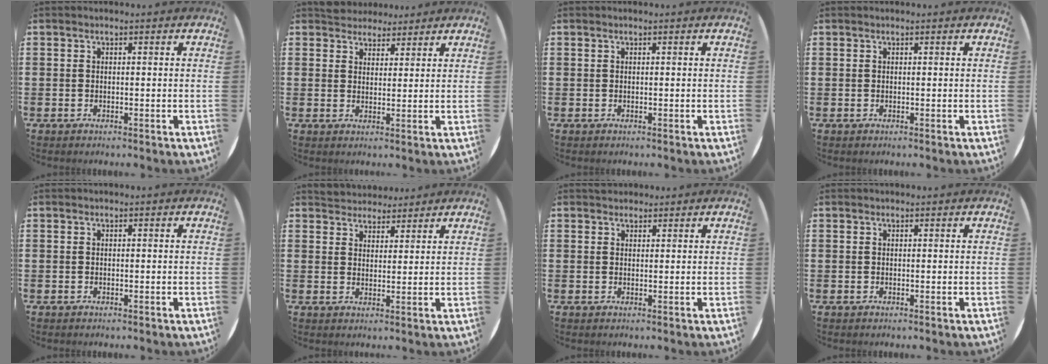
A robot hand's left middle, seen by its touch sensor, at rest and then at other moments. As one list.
[{"total": 3.6, "force": [3.3, 1.2, 0.0], "torque": [-0.009, -0.002, 0.065]}, {"total": 0.0}, {"total": 0.0}, {"total": 0.0}, {"total": 3.7, "force": [3.6, 1.0, -0.2], "torque": [-0.007, -0.007, 0.068]}, {"total": 1.4, "force": [1.3, 0.5, -0.2], "torque": [0.002, 0.004, 0.026]}, {"total": 0.0}]